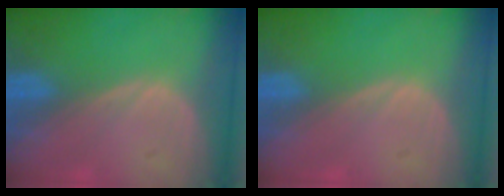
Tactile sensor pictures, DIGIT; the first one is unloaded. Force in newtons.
{"total": 0.0}